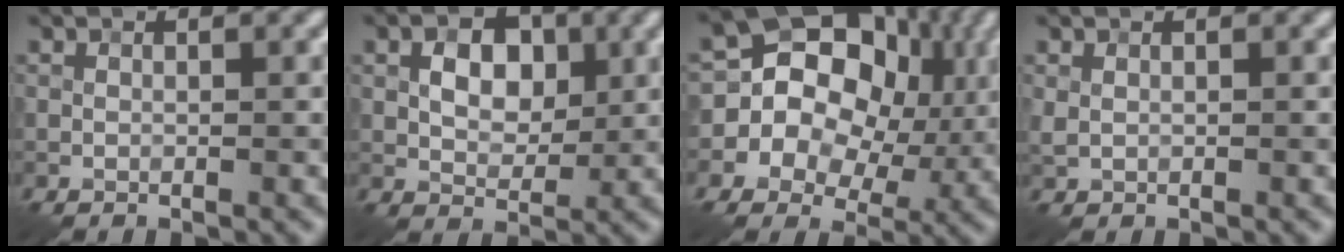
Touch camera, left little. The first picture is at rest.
{"total": 4.2, "force": [0.9, 2.8, 3.0], "torque": [-0.046, 0.002, 0.010]}
{"total": 13.6, "force": [1.5, 11.3, 7.3], "torque": [-0.113, 0.028, -0.004]}
{"total": 0.6, "force": [0.2, 0.4, 0.4], "torque": [-0.012, 0.000, 0.007]}